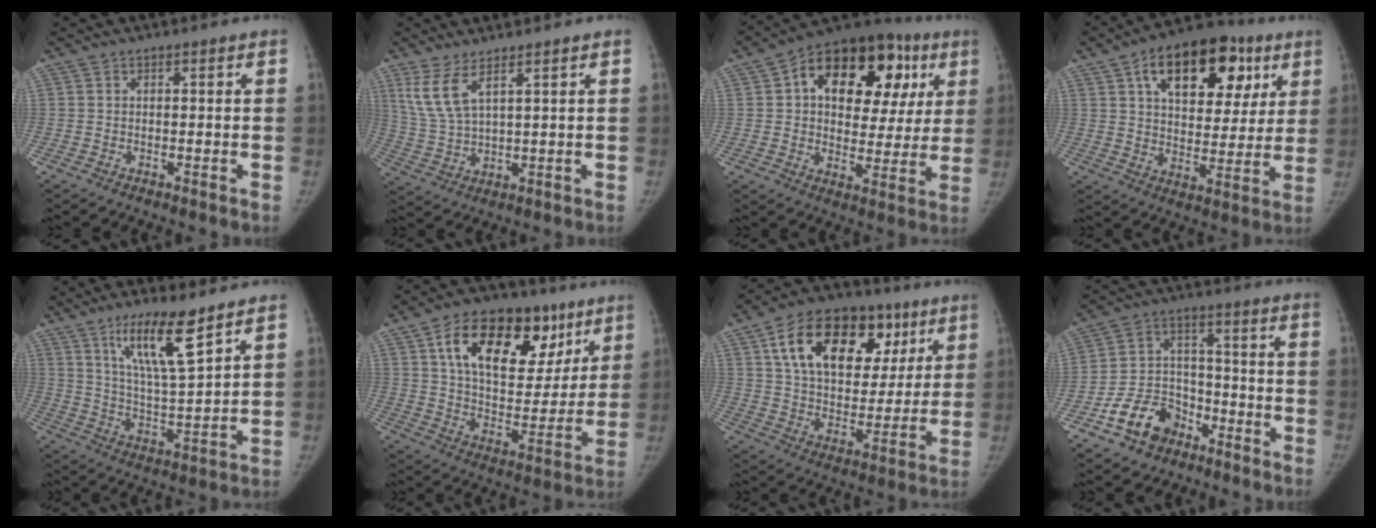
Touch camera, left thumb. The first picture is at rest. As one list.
[{"total": 7.3, "force": [4.2, 2.0, 5.5], "torque": [-0.123, -0.023, 0.099]}, {"total": 23.8, "force": [8.0, 14.7, 16.9], "torque": [-0.187, 0.034, 0.117]}, {"total": 22.0, "force": [9.7, 12.5, 15.2], "torque": [-0.182, 0.002, 0.146]}, {"total": 12.6, "force": [8.0, 2.1, 9.6], "torque": [-0.162, -0.051, 0.151]}, {"total": 24.5, "force": [11.4, 13.8, 16.7], "torque": [-0.217, -0.012, 0.184]}, {"total": 24.4, "force": [10.4, 15.1, 16.0], "torque": [-0.218, 0.007, 0.168]}, {"total": 11.5, "force": [-6.8, 8.0, 4.7], "torque": [-0.054, 0.057, -0.118]}]